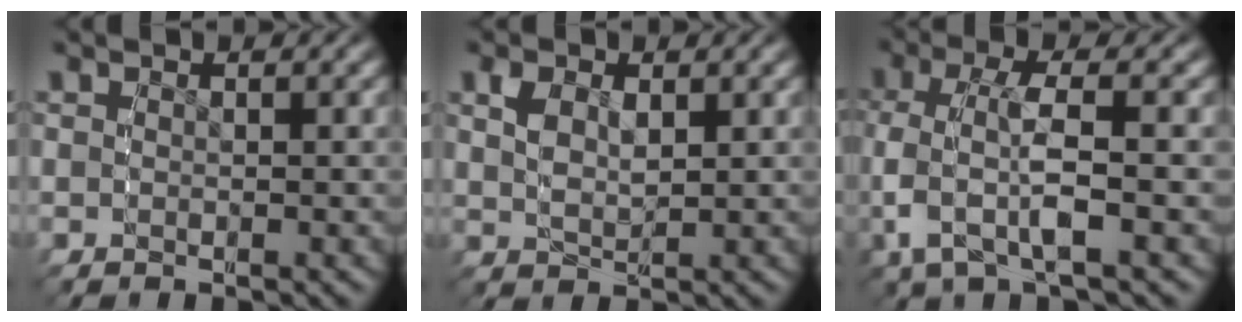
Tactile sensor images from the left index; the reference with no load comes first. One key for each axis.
{"total": 3.2, "fx": 0.8, "fy": 2.1, "fz": 2.2, "tx": -0.048, "ty": -0.007, "tz": 0.021}
{"total": 6.5, "fx": -0.1, "fy": 3.8, "fz": 5.3, "tx": -0.123, "ty": 0.001, "tz": -0.006}